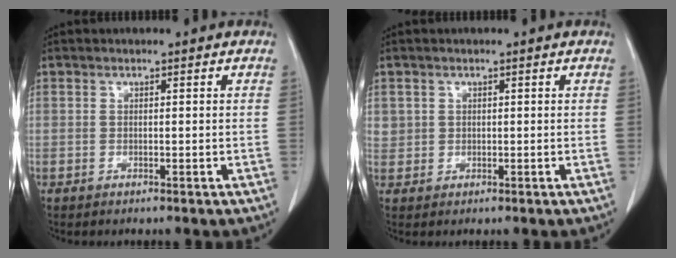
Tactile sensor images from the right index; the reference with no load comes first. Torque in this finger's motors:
{"motor_torque": [0.04, 0.00, 0.00, 0.01]}